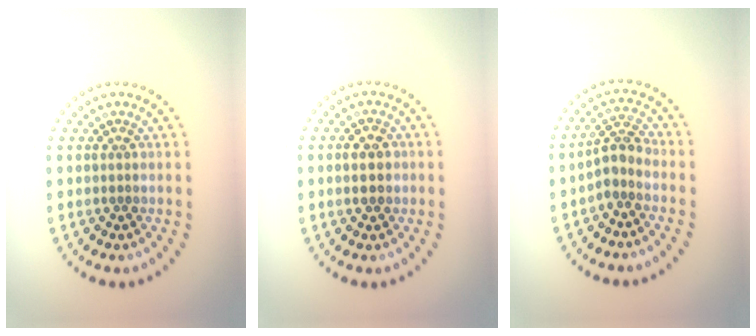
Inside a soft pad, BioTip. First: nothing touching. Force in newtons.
{"total": 2.1, "press": 2.1, "slide": 0.2}
{"total": 2.5, "press": 1.9, "slide": 1.6}